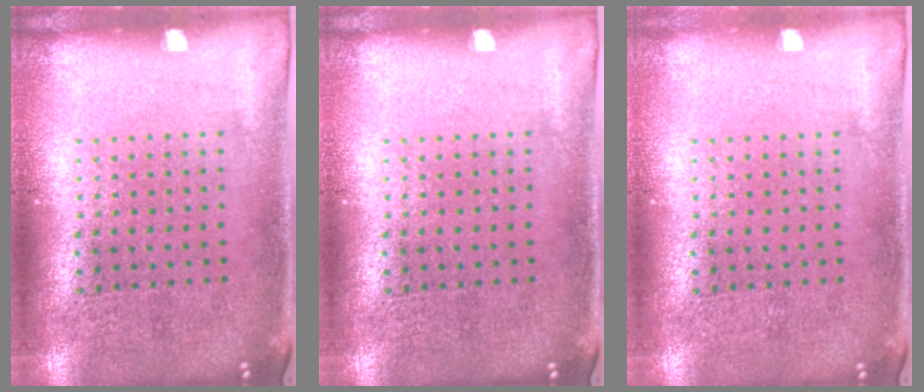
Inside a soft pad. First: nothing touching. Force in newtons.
{"total": 0.0}
{"total": 0.0}